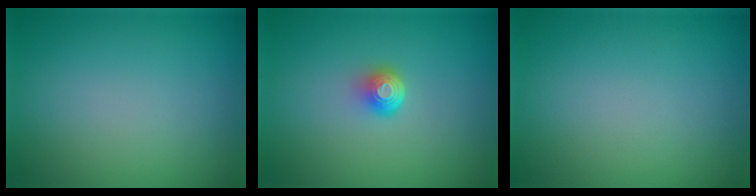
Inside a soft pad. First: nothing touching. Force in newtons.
{"total": 2.1, "press": 1.4, "slide": 1.6}
{"total": 0.0}